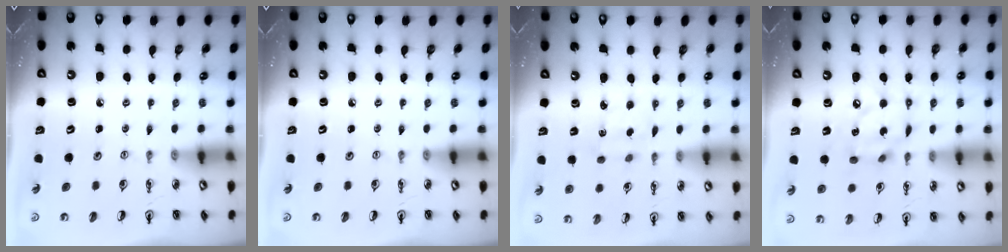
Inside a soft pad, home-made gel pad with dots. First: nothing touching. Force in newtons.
{"total": 0.0}
{"total": 1.8, "press": 1.6, "slide": 0.7}
{"total": 12.8, "press": 12.7, "slide": 0.9}